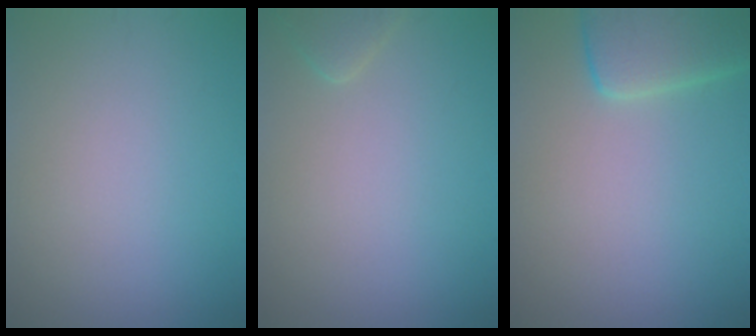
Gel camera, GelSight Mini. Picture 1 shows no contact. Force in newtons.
{"total": 1.4, "press": 1.4, "slide": 0.2}
{"total": 4.8, "press": 4.7, "slide": 0.5}